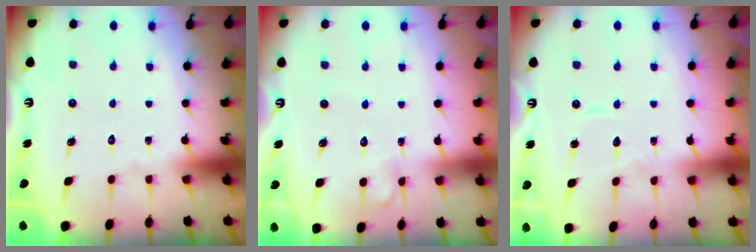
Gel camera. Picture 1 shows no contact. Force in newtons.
{"total": 4.5, "press": 4.4, "slide": 0.4}
{"total": 5.4, "press": 5.4, "slide": 0.4}